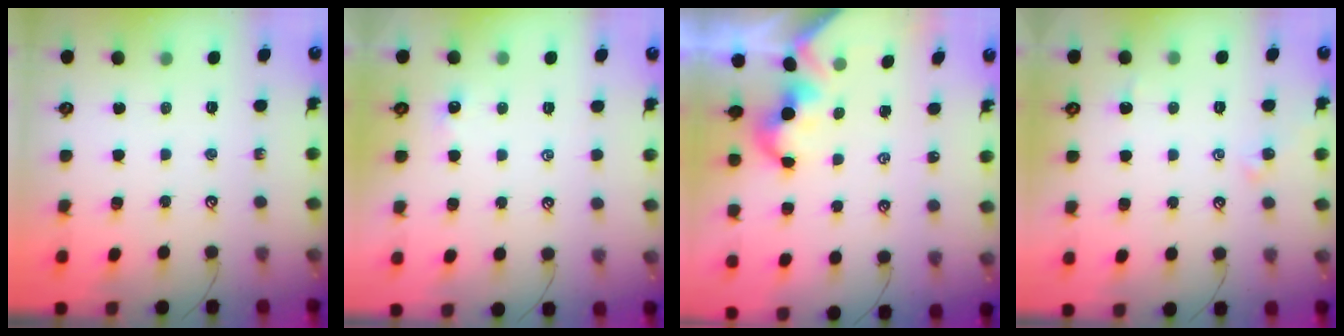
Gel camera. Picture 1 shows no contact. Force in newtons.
{"total": 2.4, "press": 2.3, "slide": 0.3}
{"total": 2.1, "press": 2.1, "slide": 0.2}
{"total": 0.9, "press": 0.8, "slide": 0.5}